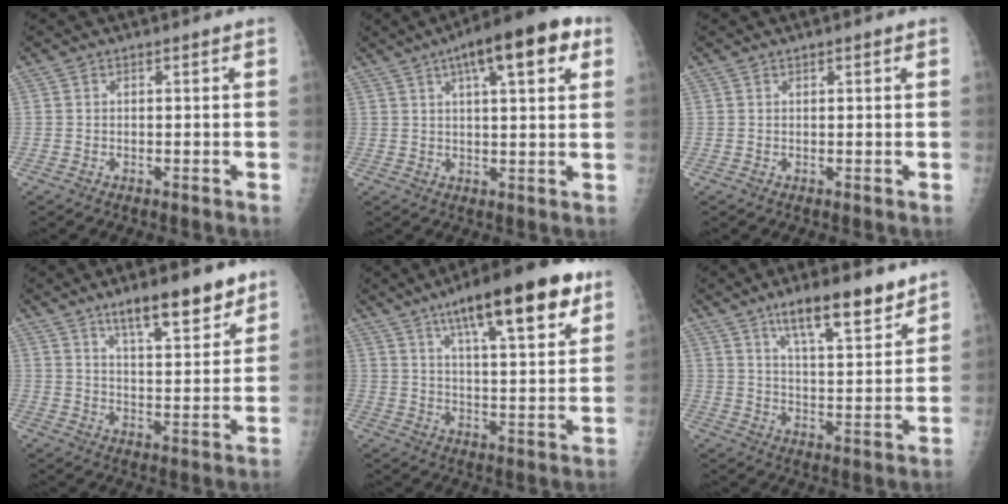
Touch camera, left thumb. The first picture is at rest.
{"total": 14.2, "force": [6.6, 4.3, 11.8], "torque": [-0.149, 0.006, 0.087]}
{"total": 0.6, "force": [0.4, 0.2, 0.4], "torque": [-0.004, 0.000, 0.005]}
{"total": 12.4, "force": [8.5, 3.6, 8.3], "torque": [-0.096, -0.048, 0.133]}
{"total": 19.9, "force": [11.4, 5.2, 15.5], "torque": [-0.207, -0.034, 0.173]}
{"total": 13.4, "force": [9.2, 3.5, 9.1], "torque": [-0.119, -0.052, 0.151]}